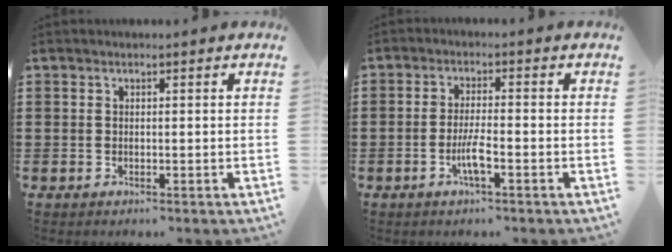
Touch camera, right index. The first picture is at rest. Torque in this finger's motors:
{"motor_torque": [1.78, 0.36, 0.53, 0.14]}